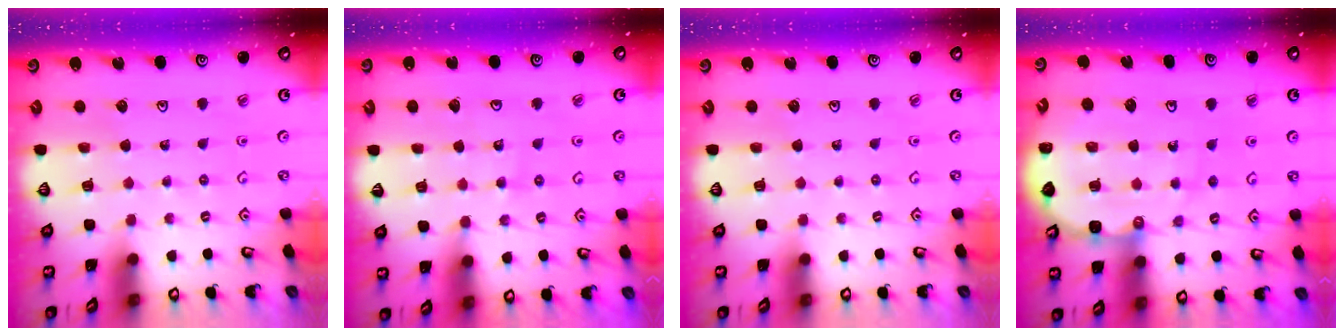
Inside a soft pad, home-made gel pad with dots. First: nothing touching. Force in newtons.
{"total": 8.0, "press": 7.9, "slide": 1.0}
{"total": 0.0}
{"total": 9.7, "press": 9.5, "slide": 1.7}